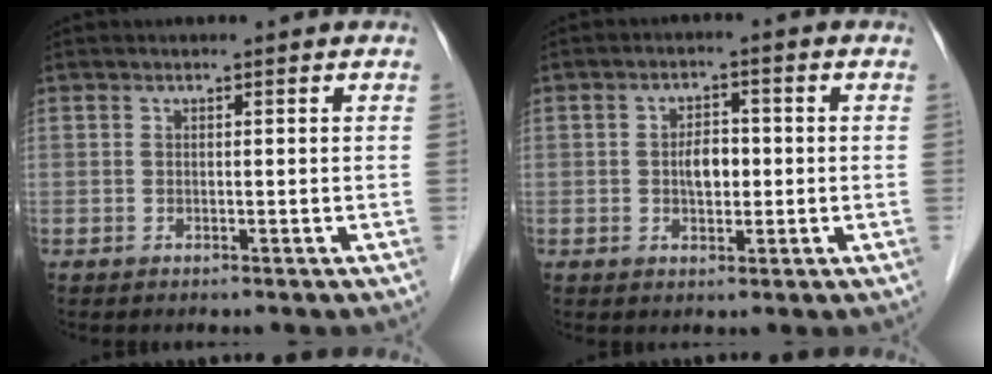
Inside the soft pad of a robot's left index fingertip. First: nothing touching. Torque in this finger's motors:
{"motor_torque": [0.26, -0.08, 0.12, 0.05]}